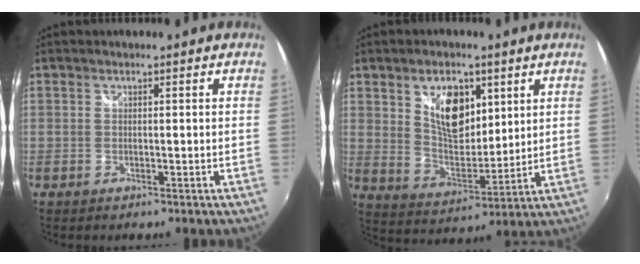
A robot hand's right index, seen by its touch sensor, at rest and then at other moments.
{"total": 11.3, "force": [5.1, 6.3, 7.9], "torque": [-0.128, 0.005, 0.098]}